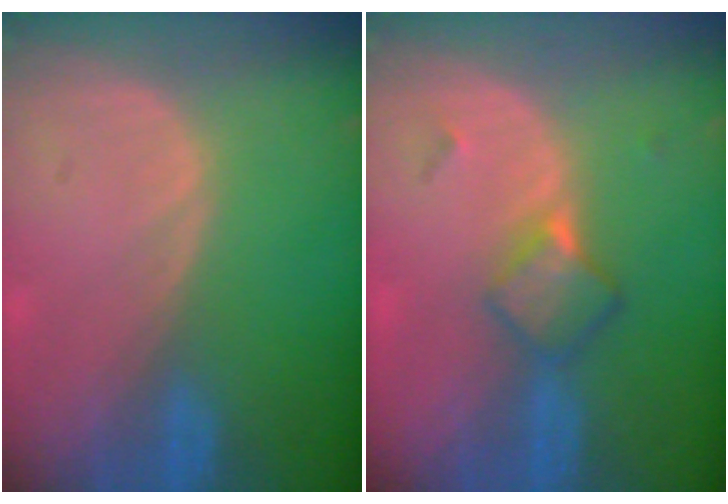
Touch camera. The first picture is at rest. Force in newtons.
{"total": 4.8, "press": 4.2, "slide": 2.4}